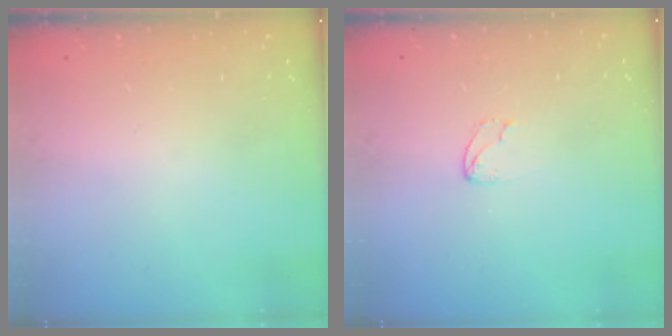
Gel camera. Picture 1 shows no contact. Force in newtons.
{"total": 2.8, "press": 2.8, "slide": 0.2}